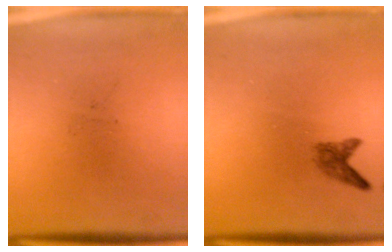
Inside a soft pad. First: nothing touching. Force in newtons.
{"total": 1.8}